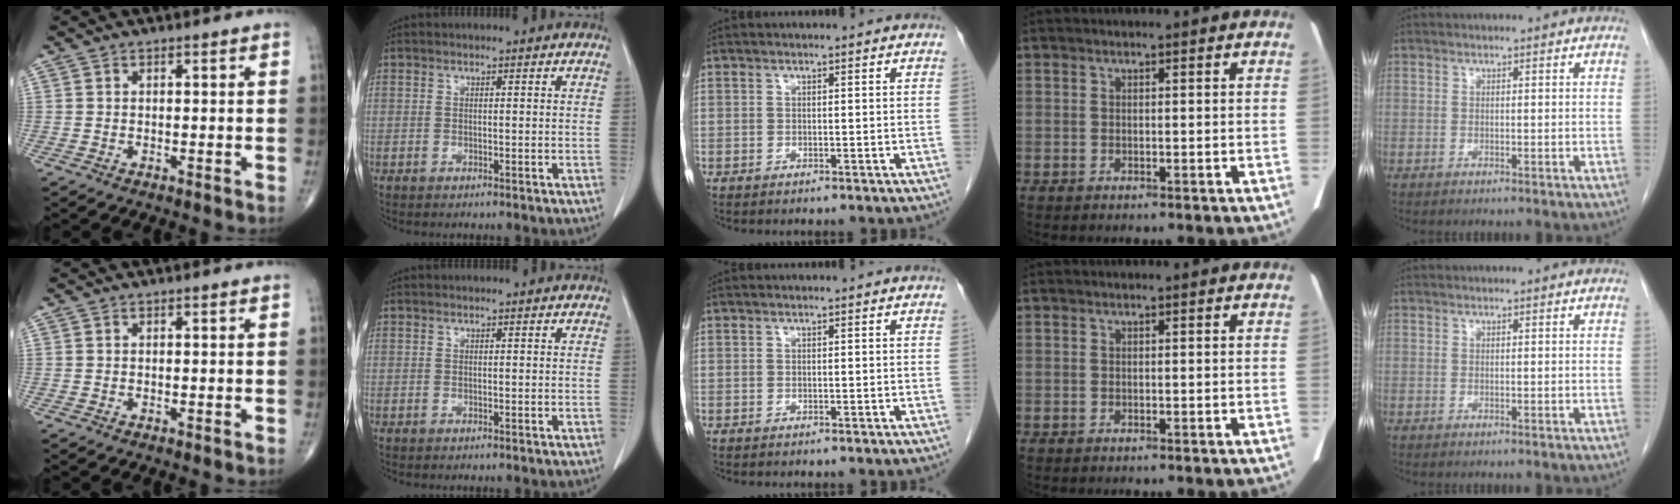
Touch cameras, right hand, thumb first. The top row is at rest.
{}